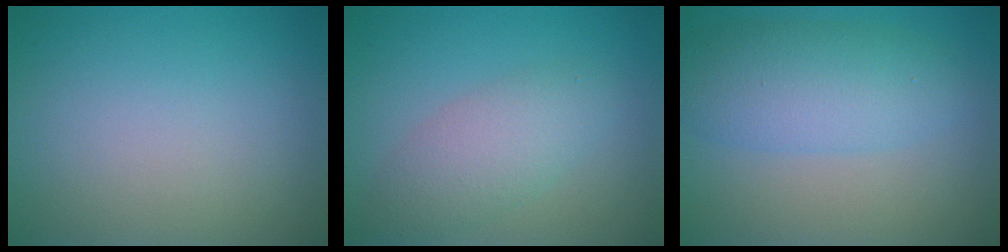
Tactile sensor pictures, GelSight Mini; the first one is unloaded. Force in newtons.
{"total": 3.6, "press": 3.6, "slide": 0.1}
{"total": 5.2, "press": 5.2, "slide": 0.2}